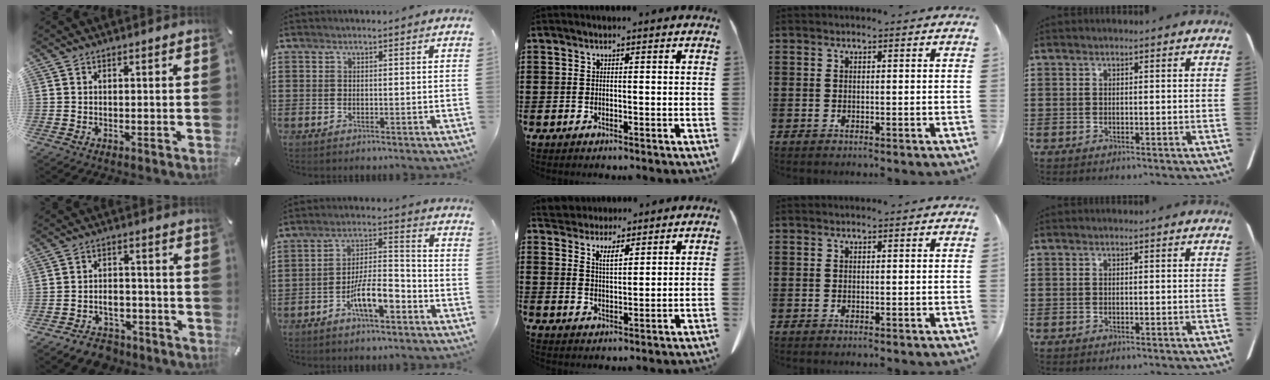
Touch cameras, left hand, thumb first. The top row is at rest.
{"thumb": {"total": 6.4, "force": [-4.7, 4.0, 1.8], "torque": [-0.018, 0.036, -0.083]}, "index": {"total": 8.3, "force": [-4.7, 2.6, 6.3], "torque": [-0.127, 0.008, -0.088]}, "middle": {"total": 4.1, "force": [3.6, 1.4, 1.2], "torque": [-0.035, -0.006, 0.066]}}